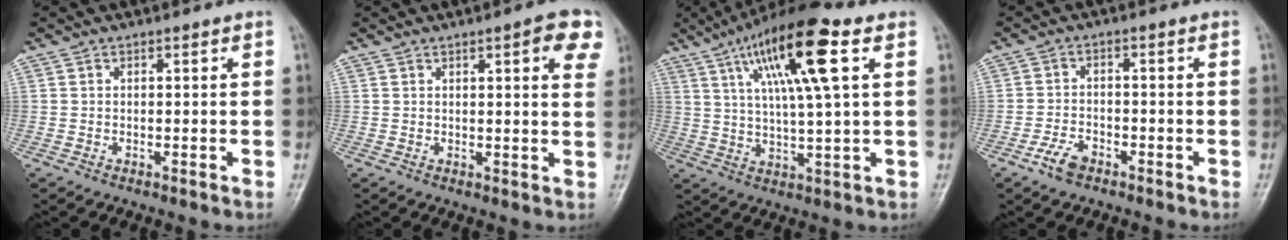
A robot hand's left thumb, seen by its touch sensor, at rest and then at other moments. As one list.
[{"total": 6.7, "force": [3.1, 1.7, 5.7], "torque": [-0.052, -0.007, 0.031]}, {"total": 16.5, "force": [6.6, 3.0, 14.8], "torque": [-0.263, 0.000, 0.112]}, {"total": 4.1, "force": [-2.7, 2.2, 2.2], "torque": [-0.043, 0.014, -0.050]}]